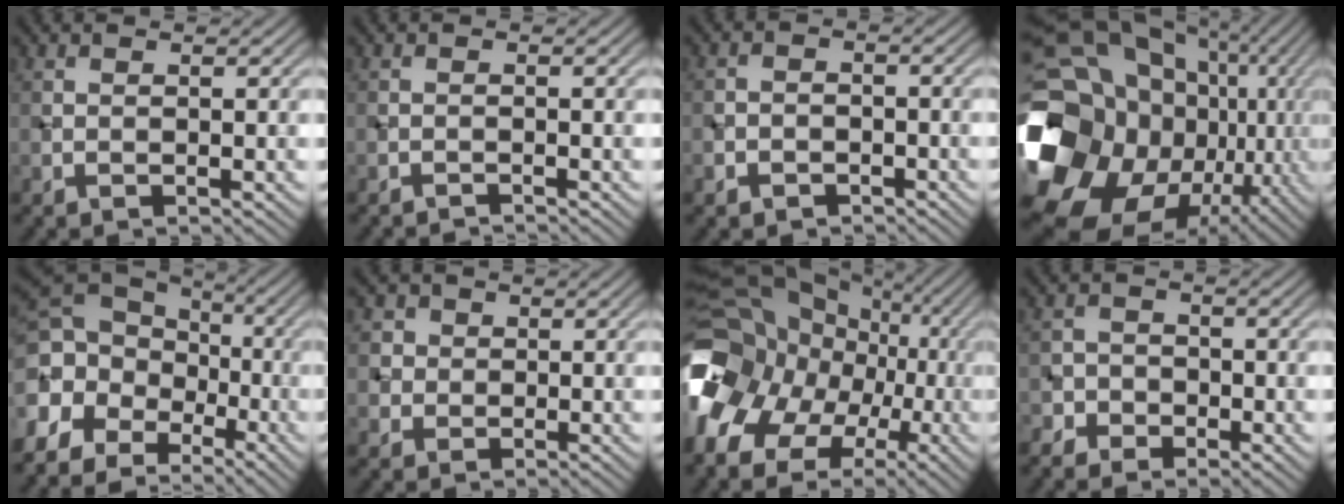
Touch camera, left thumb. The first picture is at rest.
{"total": 0.9, "force": [-0.9, 0.0, 0.1], "torque": [0.001, 0.000, -0.020]}
{"total": 2.3, "force": [-1.5, 1.6, 0.7], "torque": [-0.007, 0.001, -0.034]}
{"total": 21.9, "force": [-2.5, 17.8, 12.6], "torque": [-0.303, -0.022, -0.028]}
{"total": 12.9, "force": [-4.2, 9.8, 7.3], "torque": [-0.165, -0.017, -0.089]}
{"total": 4.1, "force": [1.2, 3.7, 1.1], "torque": [-0.037, 0.004, 0.011]}
{"total": 16.3, "force": [-2.5, 13.2, 9.3], "torque": [-0.217, 0.001, -0.054]}
{"total": 4.0, "force": [-2.3, 3.1, 0.8], "torque": [-0.003, 0.003, -0.056]}